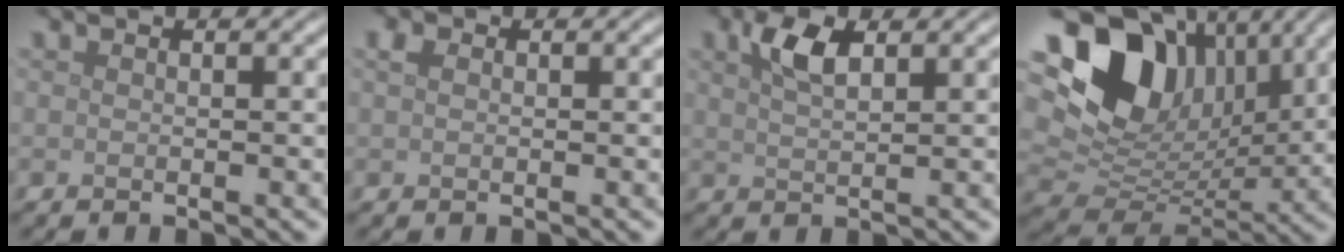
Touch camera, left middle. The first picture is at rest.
{"total": 1.1, "force": [0.3, 0.9, 0.6], "torque": [-0.011, 0.004, 0.004]}
{"total": 2.9, "force": [1.6, 1.1, 2.2], "torque": [-0.047, 0.005, 0.032]}
{"total": 14.4, "force": [5.8, 10.1, 8.5], "torque": [-0.164, 0.016, 0.114]}